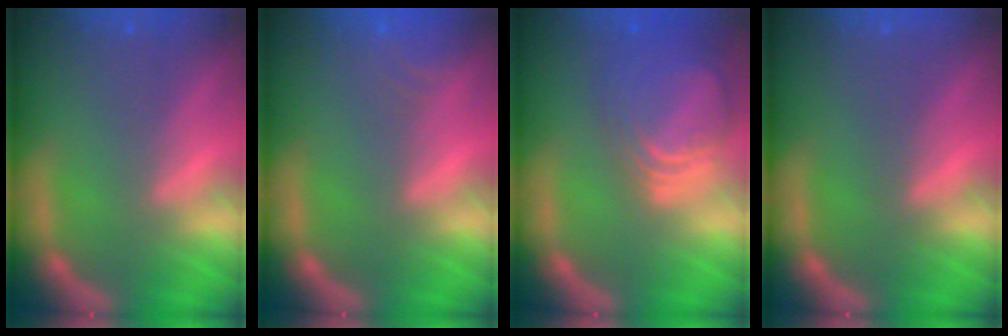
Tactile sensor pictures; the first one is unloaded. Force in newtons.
{"total": 2.4}
{"total": 8.5}
{"total": 0.0}